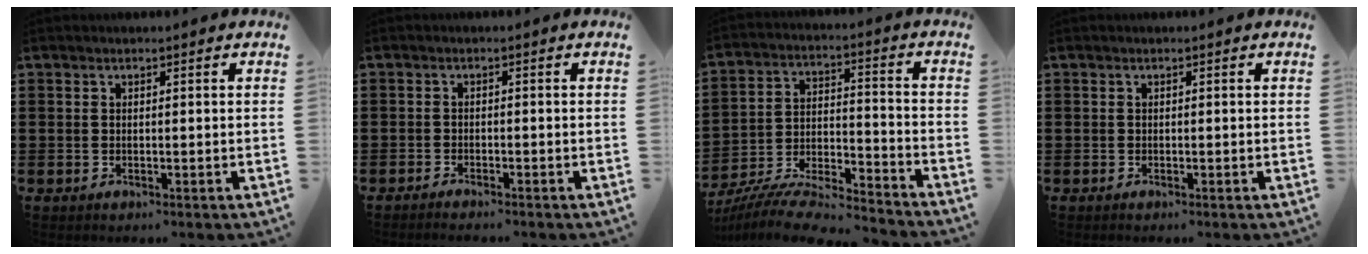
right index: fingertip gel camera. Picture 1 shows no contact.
{"total": 1.0, "force": [-1.0, 0.0, 0.0], "torque": [-0.002, 0.004, -0.022]}
{"total": 8.7, "force": [-8.0, 1.1, 3.1], "torque": [-0.061, 0.004, -0.160]}
{"total": 0.0}